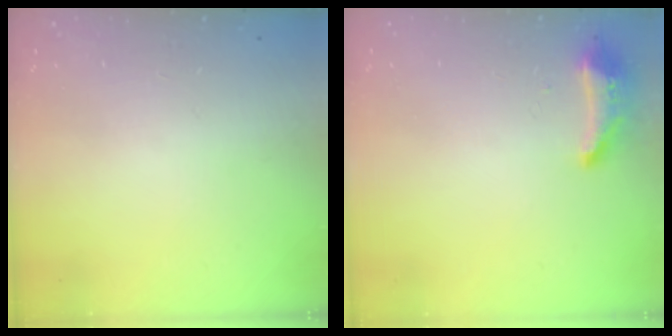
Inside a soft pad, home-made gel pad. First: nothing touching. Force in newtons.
{"total": 10.1, "press": 9.0, "slide": 4.6}